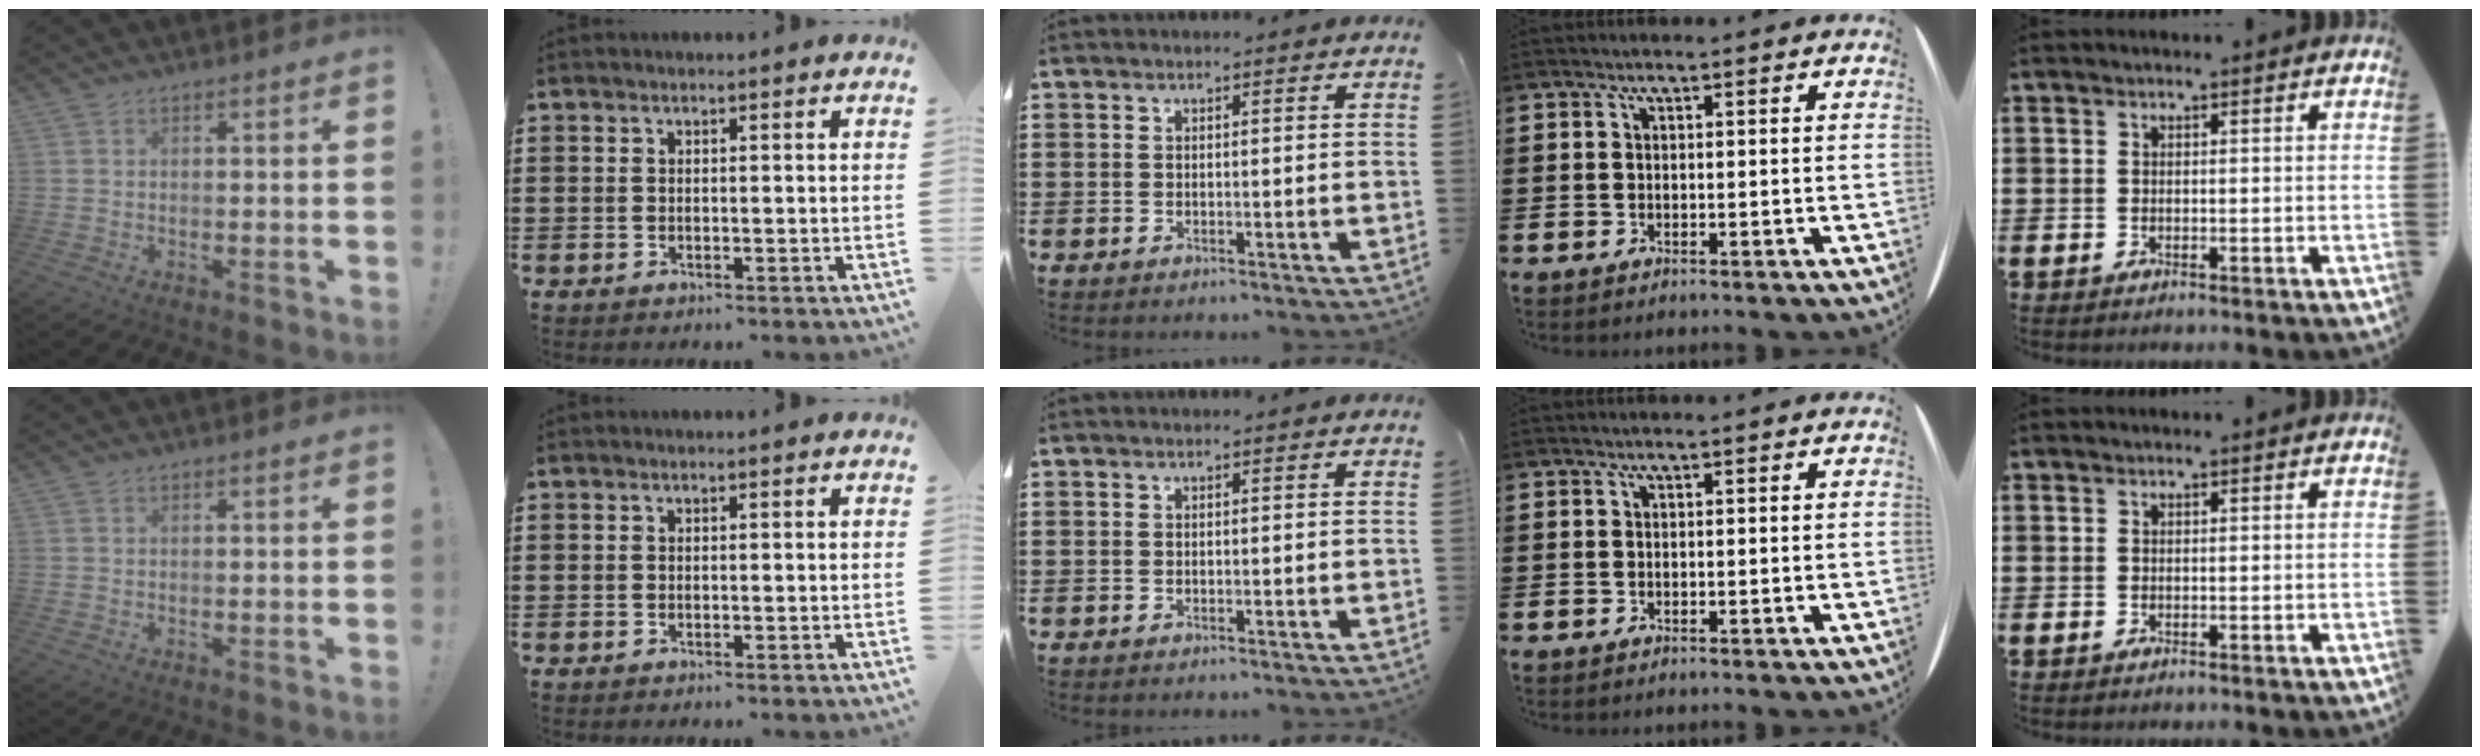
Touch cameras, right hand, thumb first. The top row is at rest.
{}